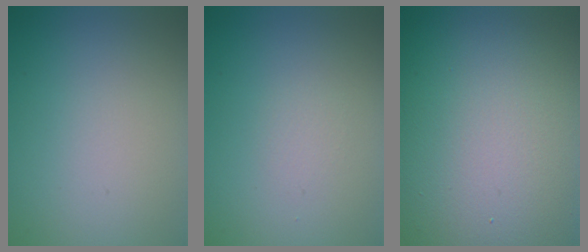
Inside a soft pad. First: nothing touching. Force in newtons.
{"total": 0.6, "press": 0.6, "slide": 0.0}
{"total": 20.6, "press": 20.6, "slide": 0.9}